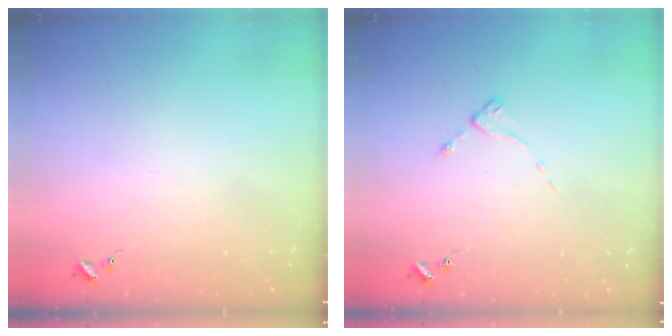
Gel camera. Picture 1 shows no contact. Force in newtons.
{"total": 2.3, "press": 2.3, "slide": 0.3}